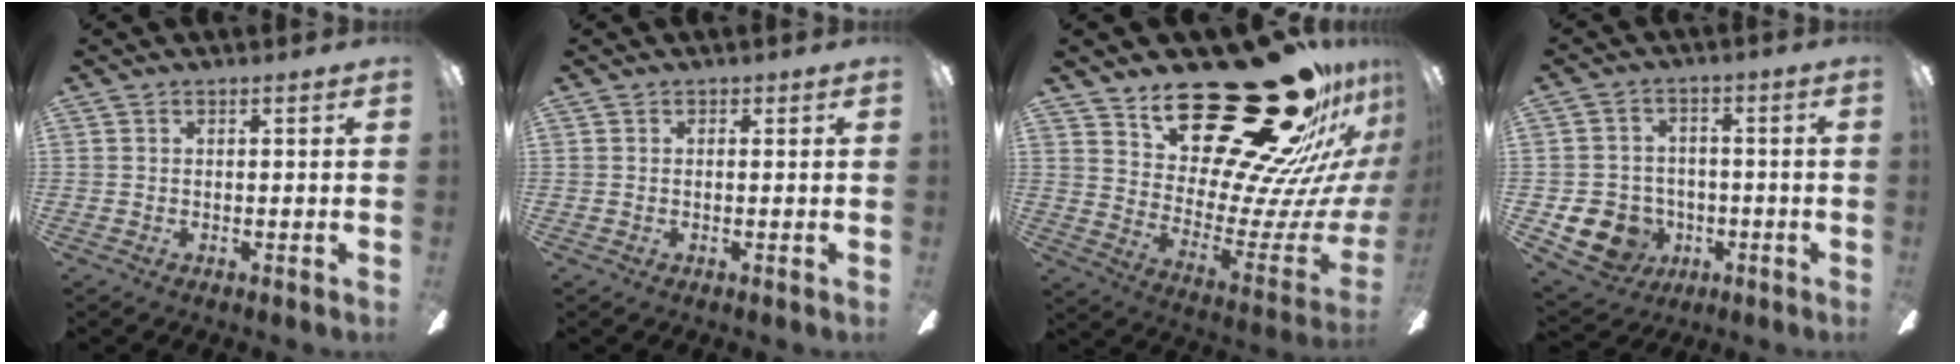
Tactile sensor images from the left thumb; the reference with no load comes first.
{"total": 0.5, "force": [0.1, 0.5, 0.1], "torque": [-0.002, 0.005, 0.000]}
{"total": 37.4, "force": [25.8, 15.4, 22.3], "torque": [-0.260, -0.198, 0.481]}
{"total": 10.7, "force": [-4.2, 9.0, 3.9], "torque": [-0.101, 0.033, -0.071]}